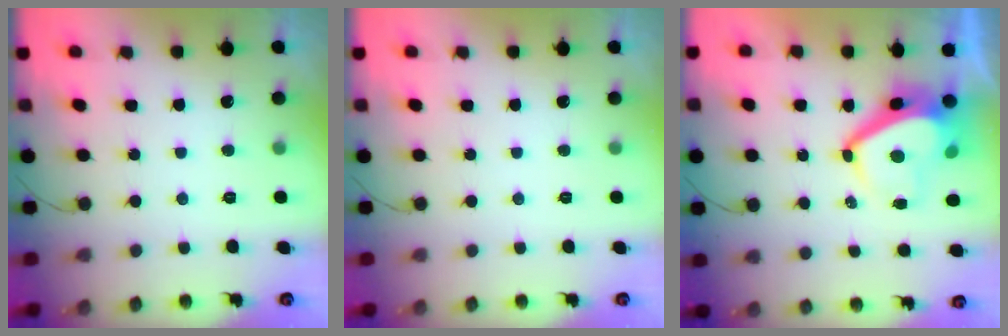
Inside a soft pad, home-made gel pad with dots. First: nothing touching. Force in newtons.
{"total": 0.0}
{"total": 7.2, "press": 7.2, "slide": 1.1}